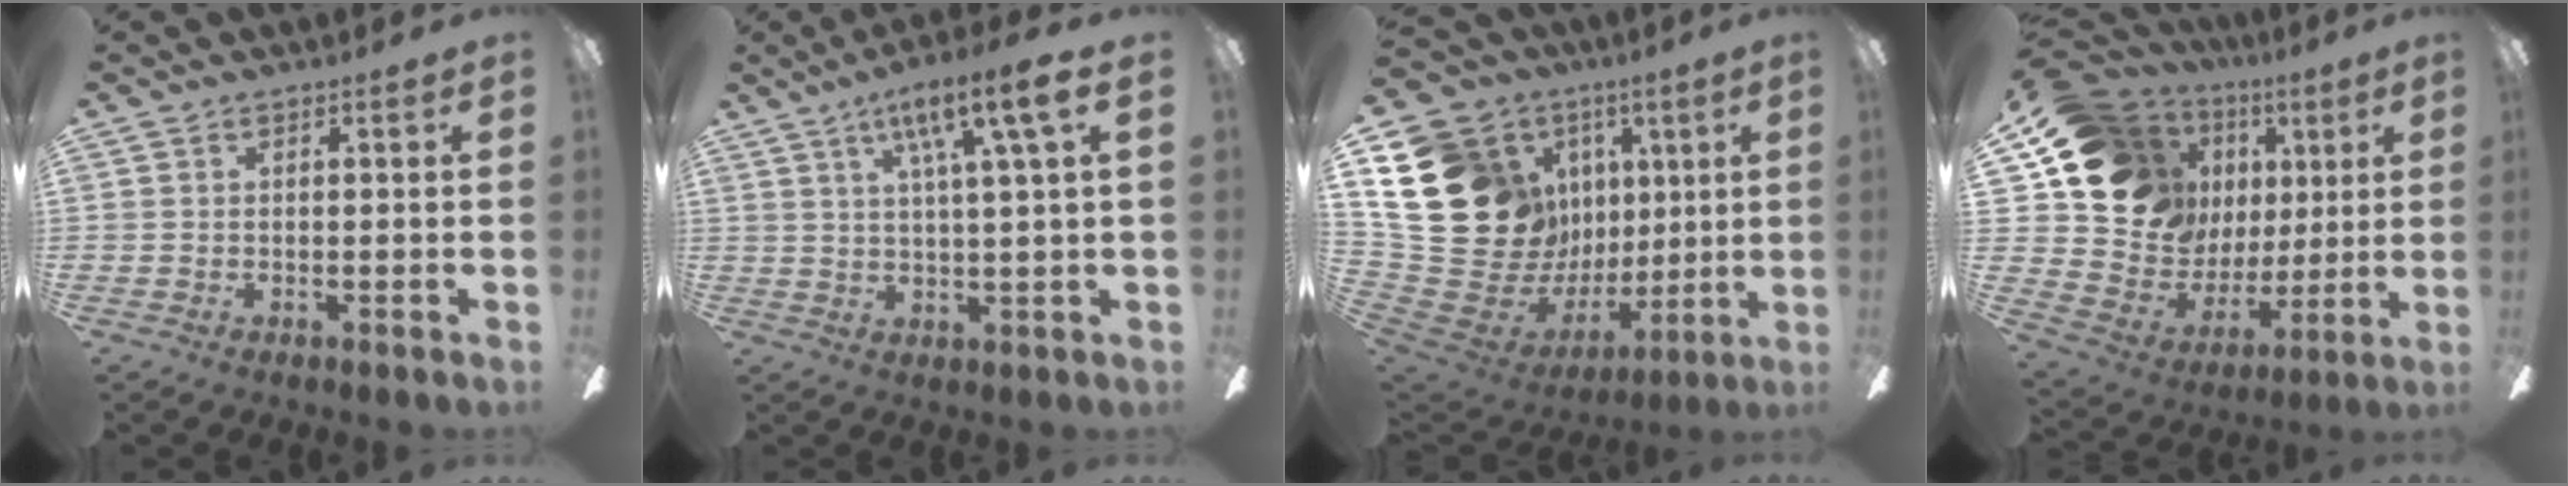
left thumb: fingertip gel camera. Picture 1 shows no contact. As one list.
[{"total": 10.9, "force": [5.8, 1.4, 9.1], "torque": [-0.151, -0.019, 0.090]}, {"total": 23.7, "force": [6.4, 19.9, 11.1], "torque": [-0.251, -0.053, 0.173]}, {"total": 19.0, "force": [8.7, 14.8, 8.3], "torque": [-0.180, -0.050, 0.185]}]